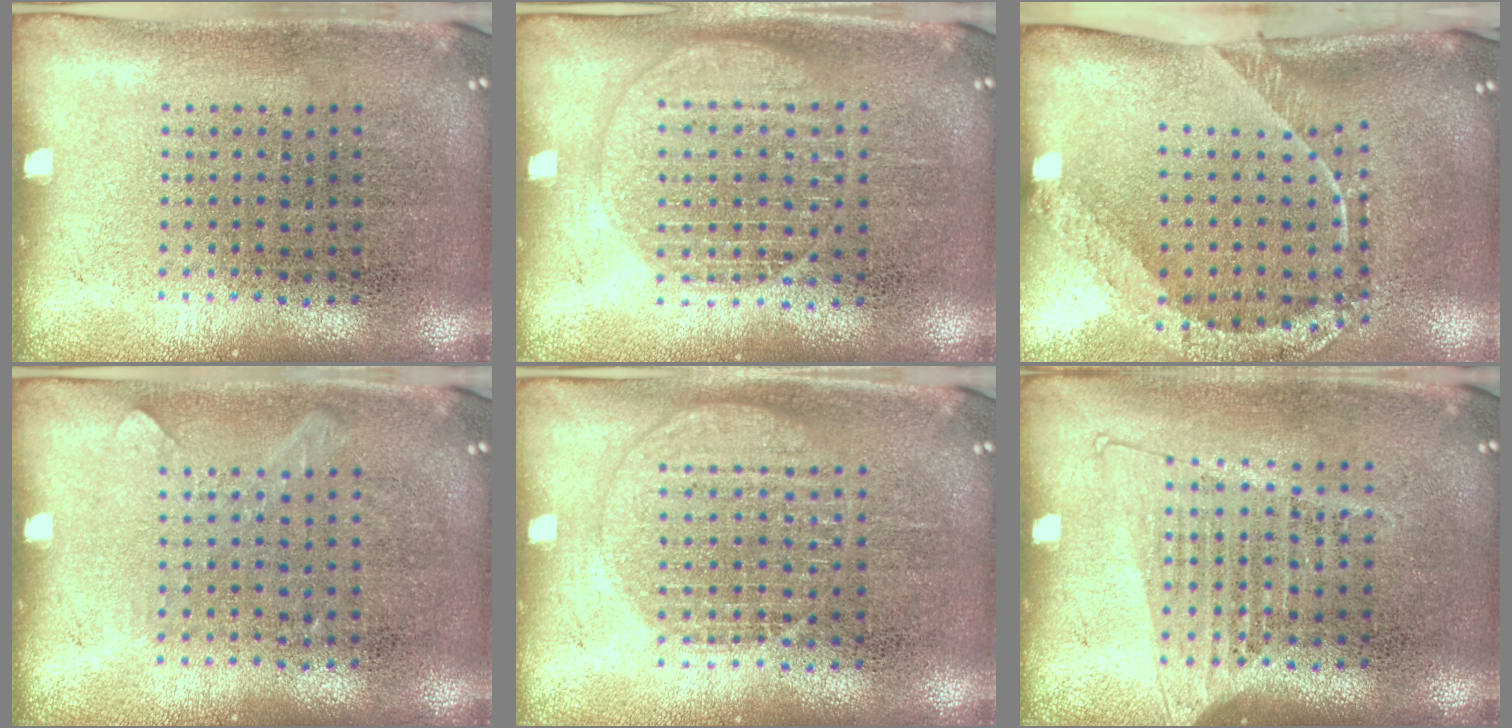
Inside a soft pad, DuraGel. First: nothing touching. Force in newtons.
{"total": 1.4, "press": 1.4, "slide": 0.2}
{"total": 2.5, "press": 1.6, "slide": 1.8}
{"total": 0.6, "press": 0.6, "slide": 0.1}
{"total": 2.3, "press": 2.3, "slide": 0.4}
{"total": 1.3, "press": 1.1, "slide": 0.5}